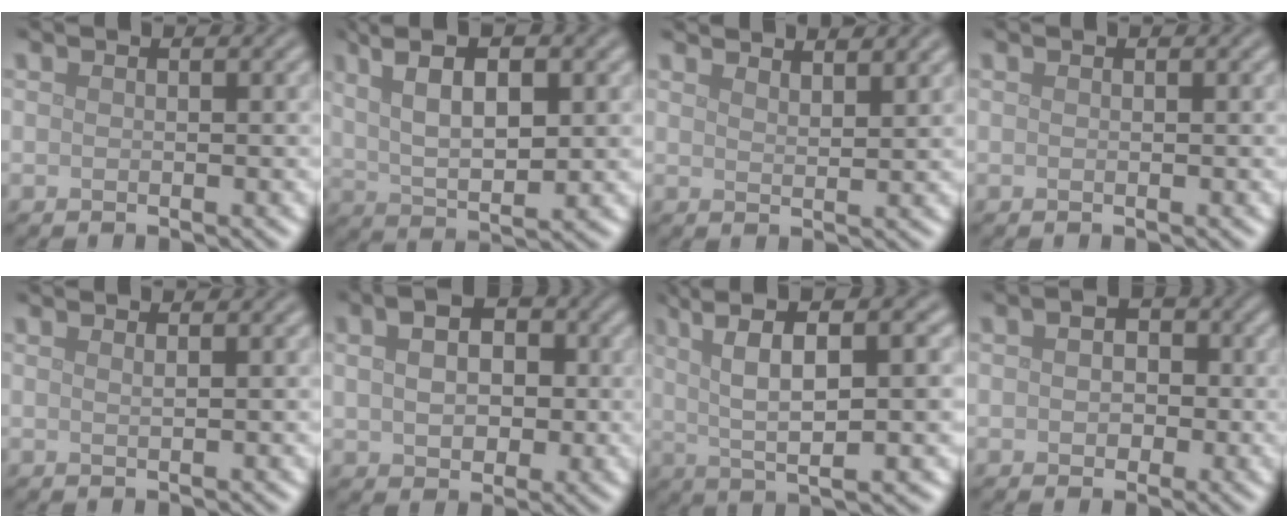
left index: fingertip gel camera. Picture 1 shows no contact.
{"total": 7.5, "force": [2.7, 3.0, 6.3], "torque": [-0.112, 0.008, 0.045]}
{"total": 4.5, "force": [4.0, 1.2, 1.8], "torque": [-0.008, 0.016, 0.038]}
{"total": 0.0}
{"total": 0.9, "force": [0.5, 0.3, 0.6], "torque": [-0.002, -0.002, 0.003]}
{"total": 5.4, "force": [0.9, 3.7, 3.7], "torque": [-0.061, 0.008, 0.009]}
{"total": 8.6, "force": [2.2, 2.7, 7.9], "torque": [-0.129, 0.008, 0.035]}
{"total": 2.7, "force": [0.2, 2.1, 1.8], "torque": [-0.016, 0.002, -0.005]}